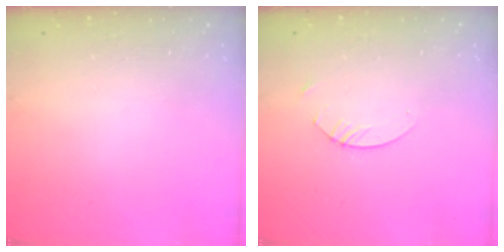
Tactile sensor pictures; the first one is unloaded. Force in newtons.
{"total": 2.4, "press": 2.4, "slide": 0.1}